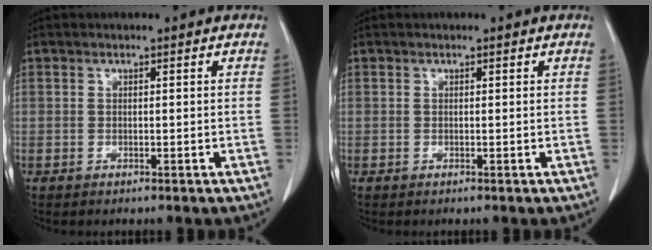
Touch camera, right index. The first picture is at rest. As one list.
[{"total": 0.0}]